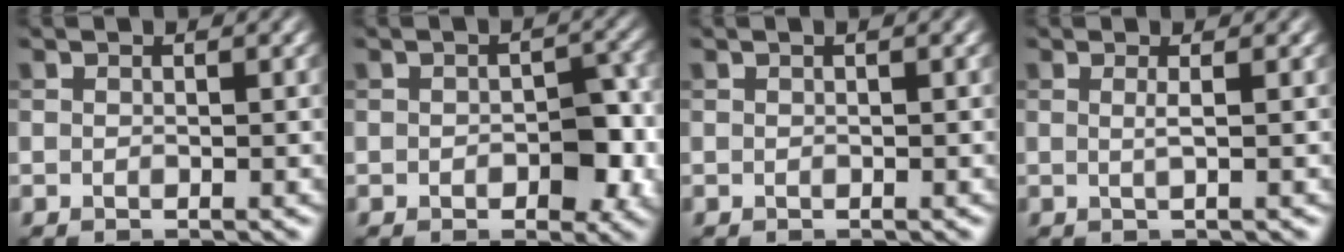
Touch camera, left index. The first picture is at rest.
{"total": 4.7, "force": [-0.8, 2.9, 3.6], "torque": [-0.038, -0.005, -0.012]}
{"total": 0.8, "force": [0.3, 0.2, 0.7], "torque": [-0.010, 0.010, 0.002]}
{"total": 1.3, "force": [0.2, 0.4, 1.3], "torque": [-0.018, 0.002, -0.004]}